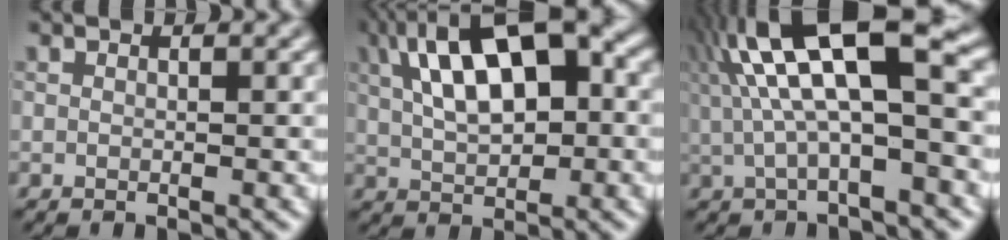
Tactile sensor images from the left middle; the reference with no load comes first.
{"total": 11.7, "force": [3.2, 5.7, 9.7], "torque": [-0.154, 0.028, 0.042]}
{"total": 11.4, "force": [2.7, 3.7, 10.4], "torque": [-0.189, 0.019, 0.041]}